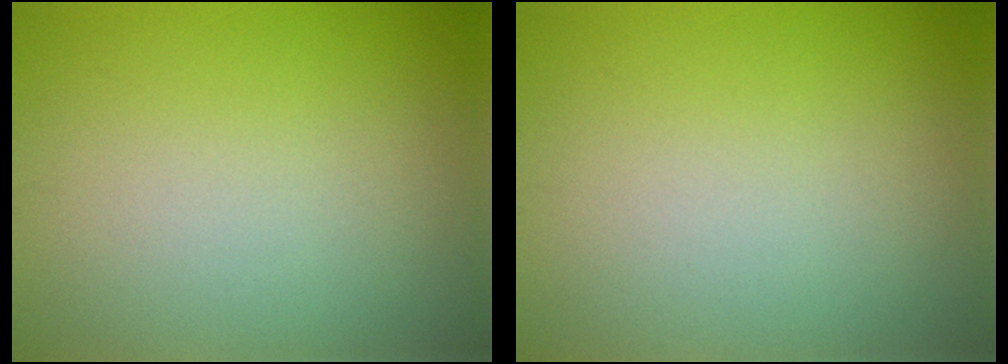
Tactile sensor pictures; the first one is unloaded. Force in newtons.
{"total": 0.0}